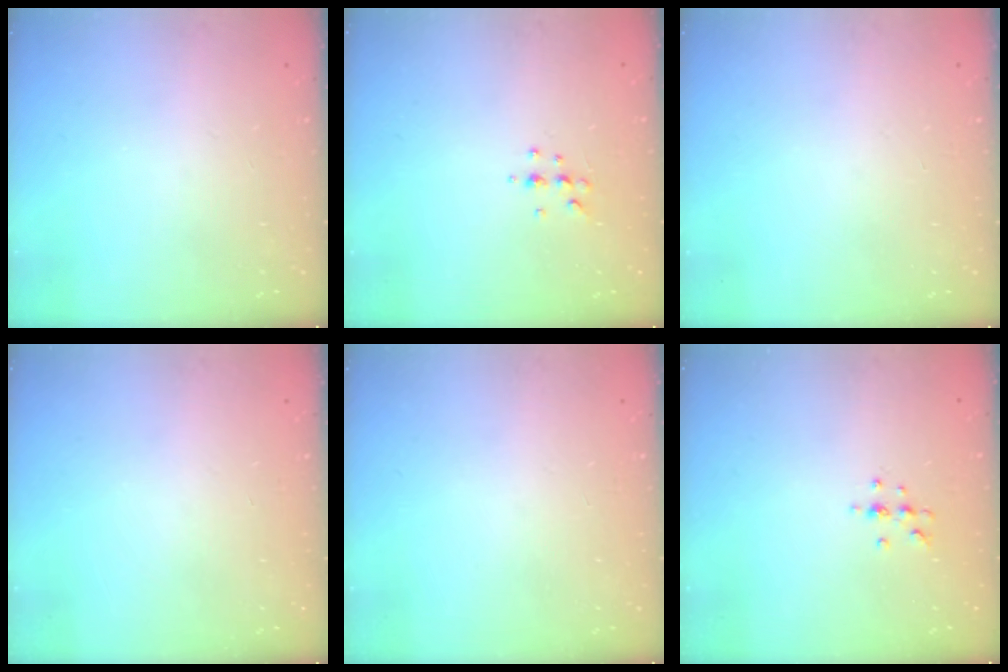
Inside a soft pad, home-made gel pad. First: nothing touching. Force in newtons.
{"total": 5.1, "press": 4.9, "slide": 1.4}
{"total": 0.0}
{"total": 0.0}
{"total": 0.0}
{"total": 5.2, "press": 5.2, "slide": 0.6}